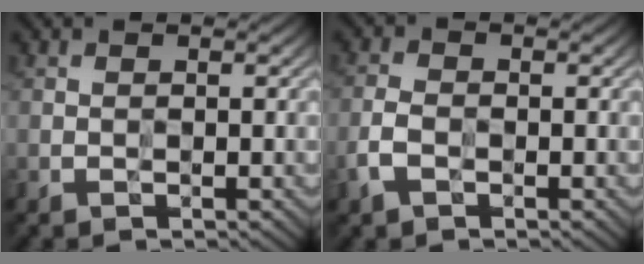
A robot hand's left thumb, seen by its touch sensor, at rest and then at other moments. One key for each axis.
{"total": 4.0, "fx": -2.2, "fy": 2.4, "fz": 2.3, "tx": -0.049, "ty": -0.008, "tz": -0.049}